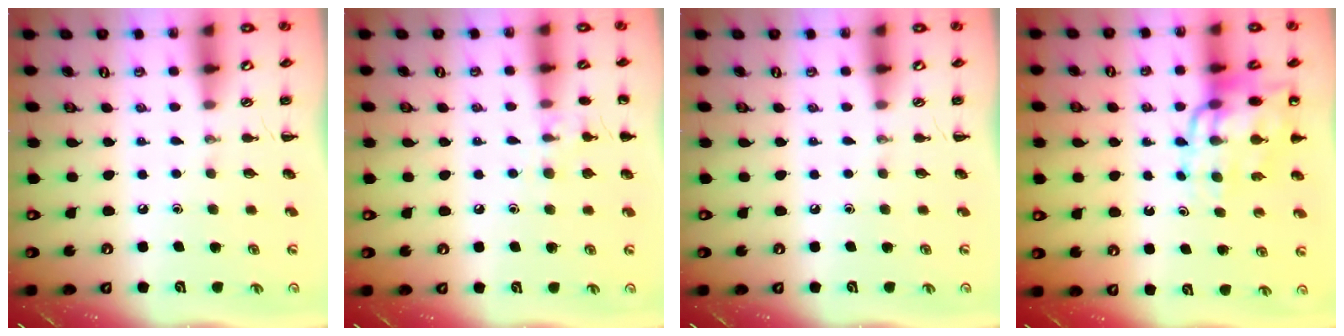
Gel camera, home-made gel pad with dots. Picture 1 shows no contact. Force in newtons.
{"total": 7.7, "press": 7.5, "slide": 1.8}
{"total": 0.0}
{"total": 13.6, "press": 13.2, "slide": 3.2}